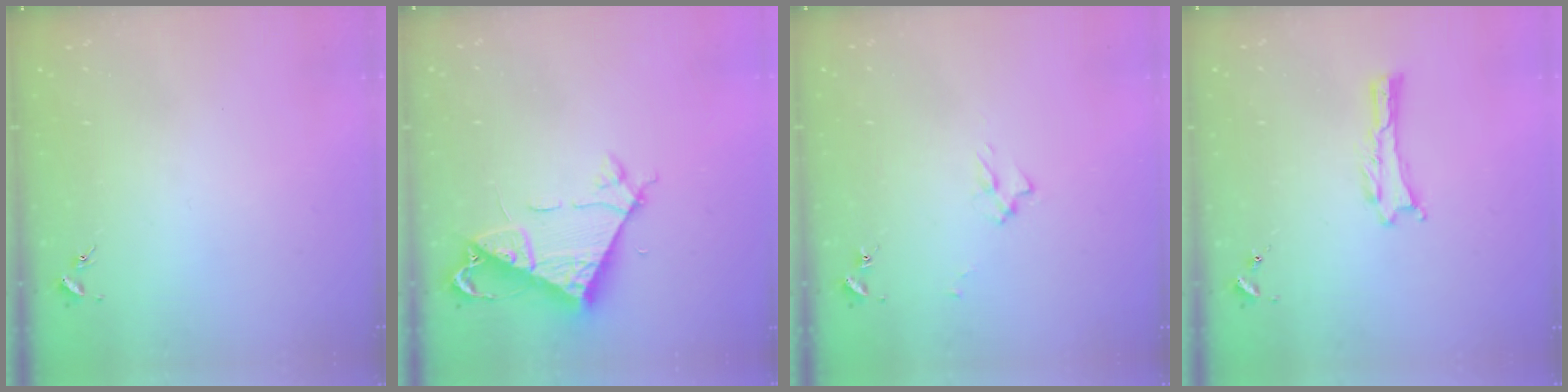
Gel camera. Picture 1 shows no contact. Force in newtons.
{"total": 7.3, "press": 7.3, "slide": 0.3}
{"total": 2.5, "press": 2.5, "slide": 0.4}
{"total": 0.0}